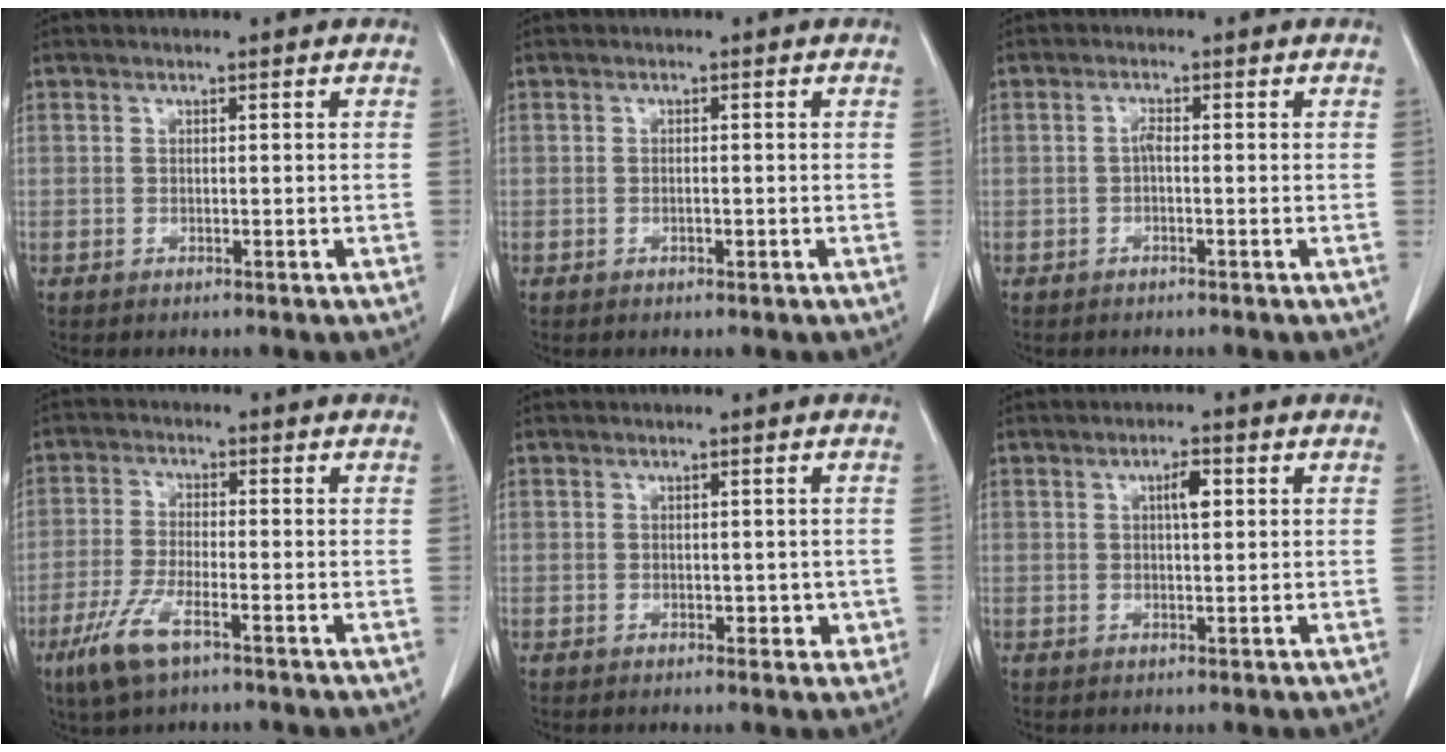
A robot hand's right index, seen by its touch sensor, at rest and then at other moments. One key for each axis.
{"total": 0.8, "fx": -0.2, "fy": 0.4, "fz": 0.6, "tx": -0.009, "ty": 0.001, "tz": 0.000}
{"total": 1.1, "fx": -0.2, "fy": 0.3, "fz": 1.1, "tx": -0.020, "ty": 0.004, "tz": -0.004}
{"total": 7.1, "fx": -4.1, "fy": 1.4, "fz": 5.7, "tx": -0.126, "ty": -0.015, "tz": -0.078}
{"total": 2.5, "fx": -0.1, "fy": 1.8, "fz": 1.6, "tx": -0.009, "ty": 0.006, "tz": 0.005}
{"total": 2.7, "fx": 0.8, "fy": 0.7, "fz": 2.5, "tx": -0.044, "ty": 0.003, "tz": 0.014}